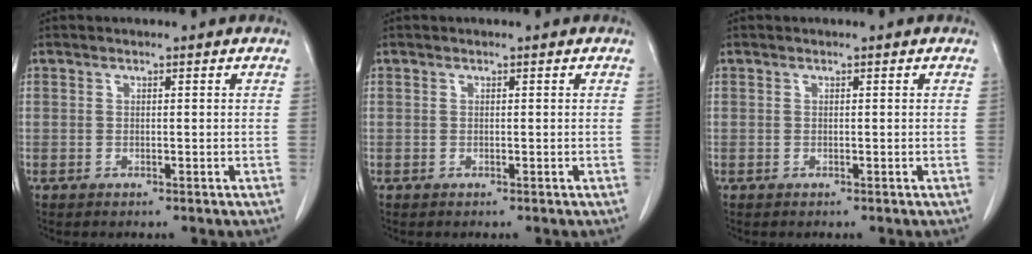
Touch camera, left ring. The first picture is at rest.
{"total": 0.0}
{"total": 0.0}